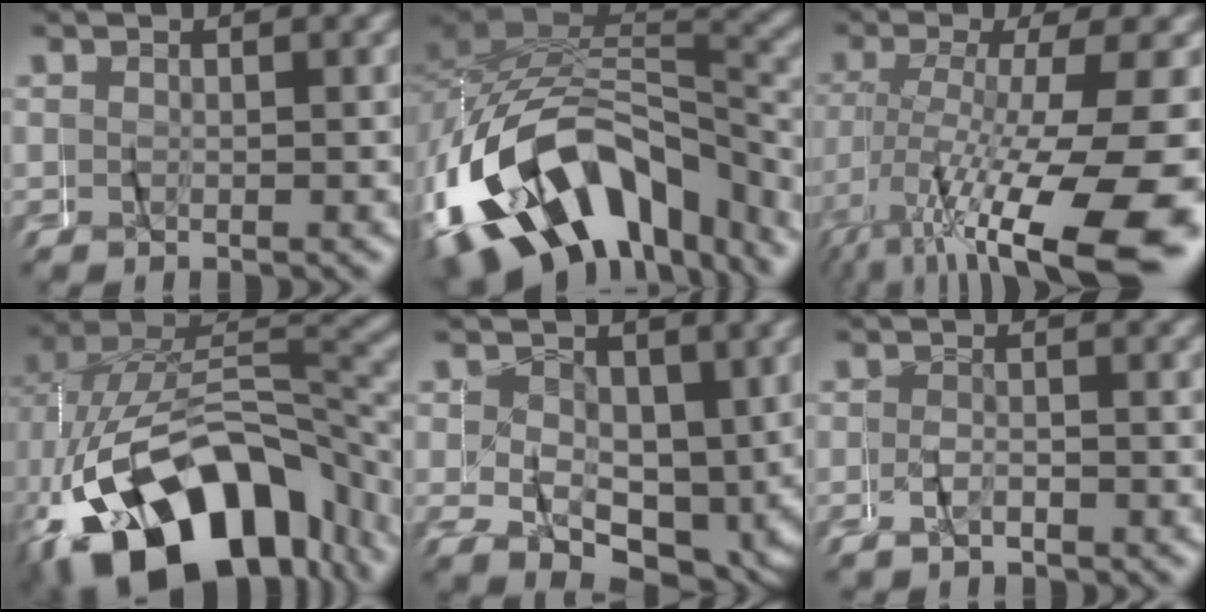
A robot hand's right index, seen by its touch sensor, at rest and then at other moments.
{"total": 17.5, "force": [-6.8, 11.1, 11.7], "torque": [-0.243, -0.040, -0.089]}
{"total": 10.8, "force": [-6.5, 2.1, 8.4], "torque": [-0.127, -0.024, -0.083]}
{"total": 17.8, "force": [-8.2, 10.3, 12.0], "torque": [-0.217, -0.037, -0.107]}
{"total": 5.4, "force": [-0.4, 3.5, 4.0], "torque": [-0.049, -0.019, -0.003]}
{"total": 1.7, "force": [-0.6, 1.5, 0.6], "torque": [-0.009, 0.004, -0.018]}